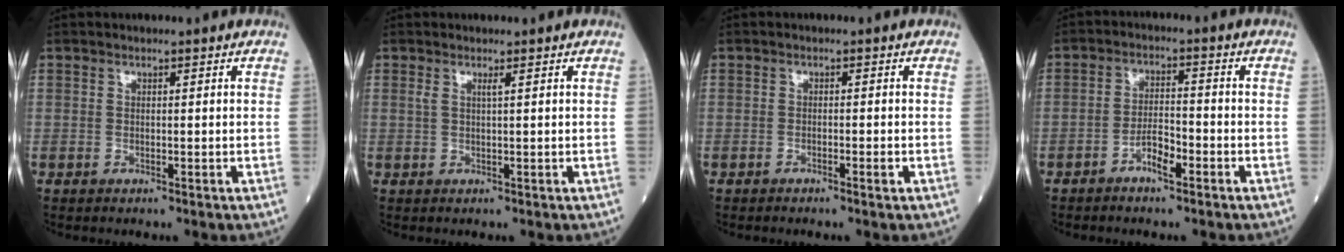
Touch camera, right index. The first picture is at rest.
{"total": 1.0, "force": [0.4, -0.2, 0.9], "torque": [-0.022, 0.002, 0.010]}
{"total": 1.1, "force": [-0.7, 0.0, 0.8], "torque": [-0.016, 0.001, -0.012]}
{"total": 3.9, "force": [-2.4, 1.0, 2.9], "torque": [-0.053, 0.006, -0.046]}